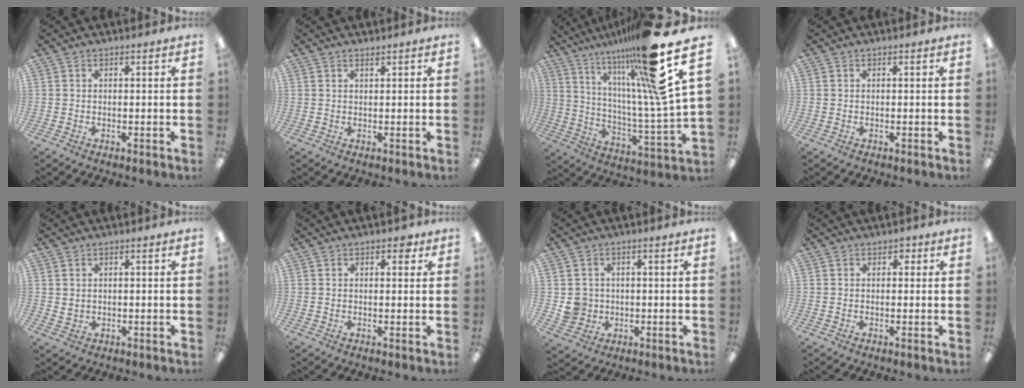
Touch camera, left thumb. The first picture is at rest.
{"total": 0.9, "force": [0.8, 0.1, 0.4], "torque": [-0.009, -0.001, 0.015]}
{"total": 24.3, "force": [16.4, 3.7, 17.5], "torque": [-0.278, -0.100, 0.250]}
{"total": 0.0}
{"total": 1.2, "force": [0.9, 0.8, 0.4], "torque": [-0.010, 0.000, 0.015]}
{"total": 2.9, "force": [1.6, 1.4, 2.0], "torque": [-0.017, -0.004, 0.021]}
{"total": 4.5, "force": [0.2, 4.4, 0.8], "torque": [-0.008, 0.004, 0.005]}
{"total": 1.4, "force": [0.8, 1.1, 0.6], "torque": [0.005, -0.004, 0.010]}